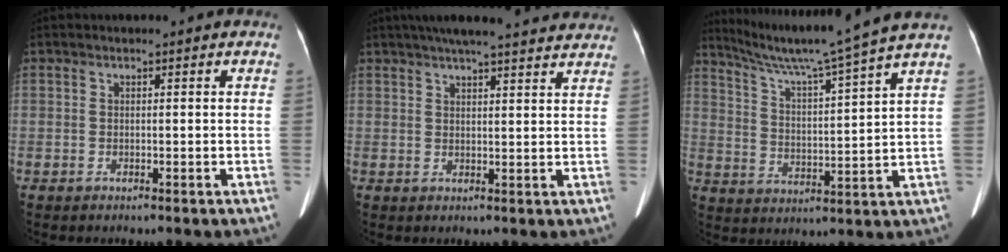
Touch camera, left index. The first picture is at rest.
{"total": 17.1, "force": [15.0, 2.0, 7.9], "torque": [-0.118, 0.041, 0.191]}
{"total": 15.5, "force": [13.1, -2.7, 7.9], "torque": [-0.137, -0.014, 0.198]}